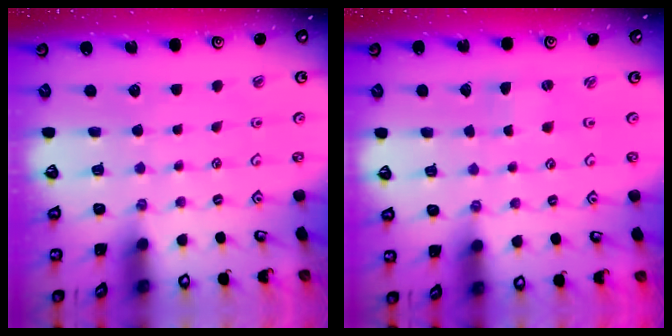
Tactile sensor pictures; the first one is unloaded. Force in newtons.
{"total": 1.2, "press": 1.2, "slide": 0.2}